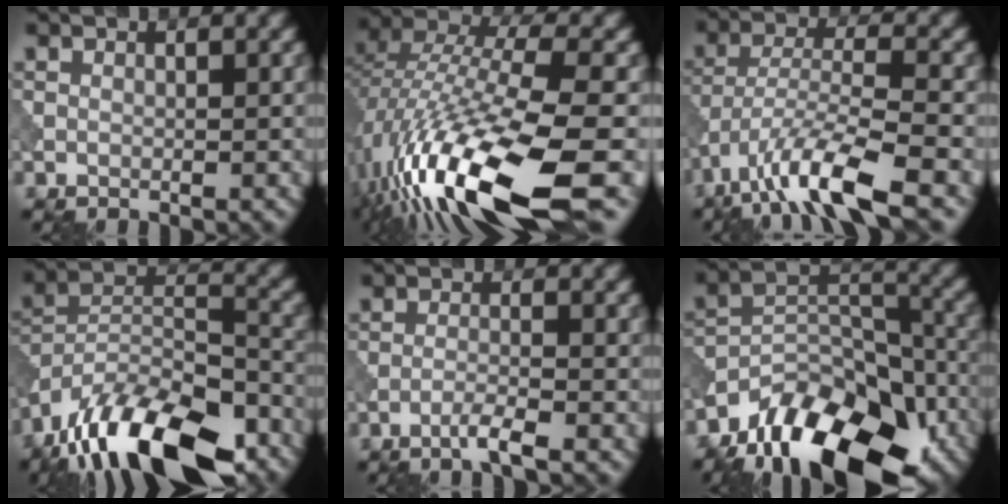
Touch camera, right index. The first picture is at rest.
{"total": 16.7, "force": [-7.8, 4.9, 13.9], "torque": [-0.291, -0.008, -0.137]}
{"total": 8.5, "force": [-5.5, 1.9, 6.1], "torque": [-0.112, -0.001, -0.107]}
{"total": 16.0, "force": [-11.8, 5.7, 9.2], "torque": [-0.186, 0.005, -0.193]}
{"total": 2.0, "force": [-1.3, 0.1, 1.5], "torque": [-0.025, 0.007, -0.035]}
{"total": 15.0, "force": [-10.3, 7.1, 8.2], "torque": [-0.144, 0.005, -0.170]}